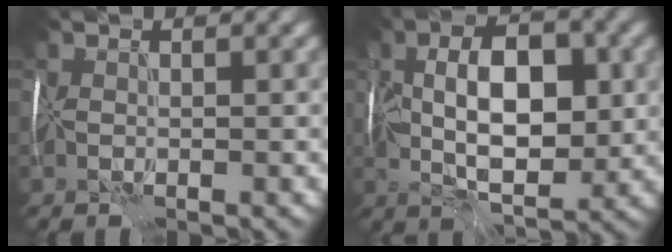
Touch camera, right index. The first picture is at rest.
{"total": 7.9, "force": [0.1, 3.5, 7.1], "torque": [-0.113, 0.003, -0.001]}